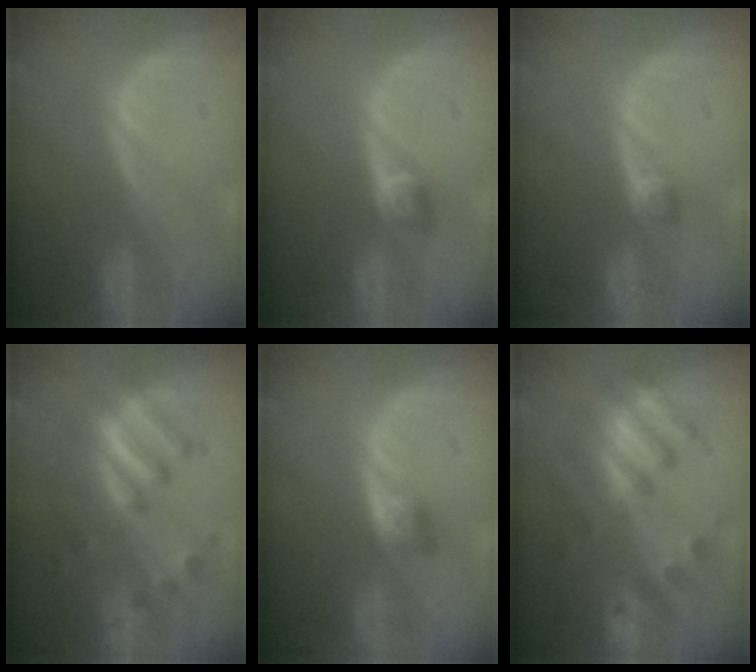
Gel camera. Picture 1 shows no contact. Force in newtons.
{"total": 2.8, "press": 2.5, "slide": 1.1}
{"total": 2.0, "press": 1.7, "slide": 1.1}
{"total": 7.9, "press": 7.8, "slide": 1.0}
{"total": 2.9, "press": 2.5, "slide": 1.4}
{"total": 7.6, "press": 7.5, "slide": 1.4}